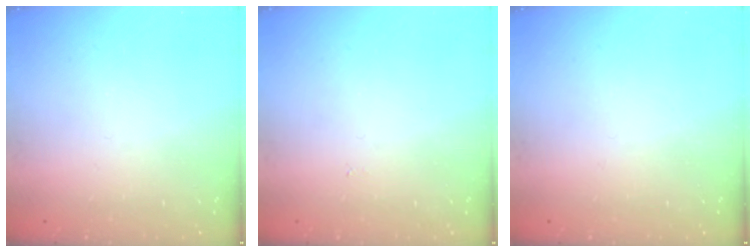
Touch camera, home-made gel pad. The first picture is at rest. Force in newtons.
{"total": 3.1, "press": 3.1, "slide": 0.4}
{"total": 2.8, "press": 2.8, "slide": 0.4}